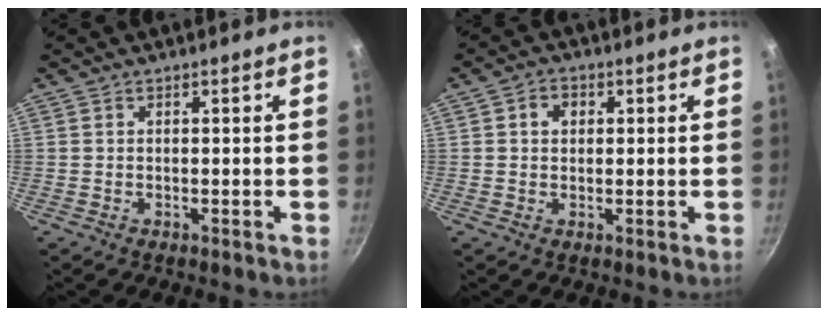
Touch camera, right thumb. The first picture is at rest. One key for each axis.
{"total": 3.4, "fx": 0.9, "fy": 2.8, "fz": 1.8, "tx": -0.011, "ty": 0.005, "tz": 0.011}